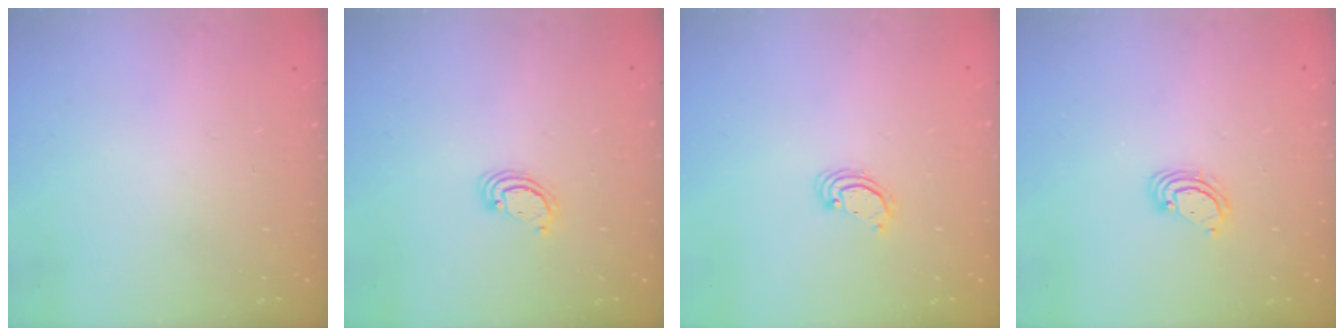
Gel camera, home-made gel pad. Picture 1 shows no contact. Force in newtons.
{"total": 2.6, "press": 2.5, "slide": 0.2}
{"total": 2.2, "press": 2.2, "slide": 0.2}
{"total": 2.9, "press": 2.9, "slide": 0.3}